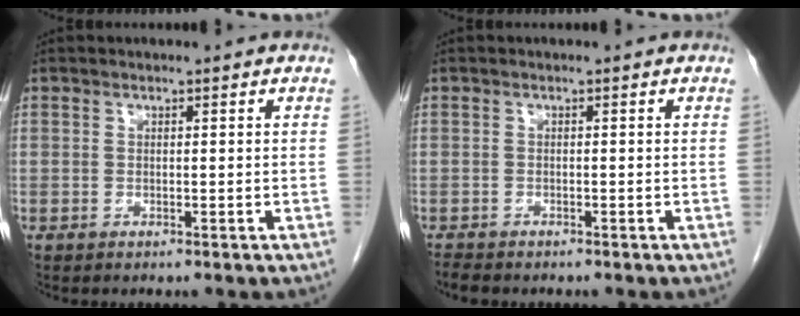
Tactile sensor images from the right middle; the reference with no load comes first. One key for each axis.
{"total": 1.5, "fx": -1.4, "fy": 0.4, "fz": 0.4, "tx": -0.015, "ty": -0.005, "tz": -0.022}